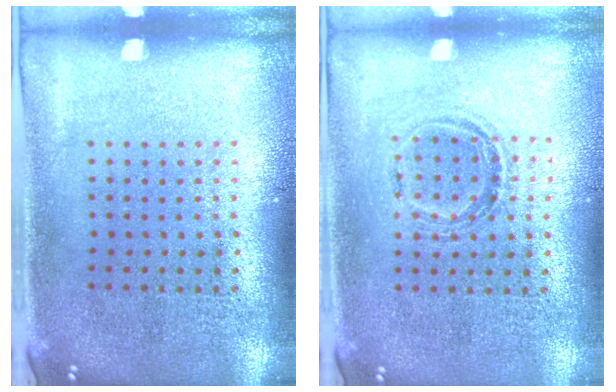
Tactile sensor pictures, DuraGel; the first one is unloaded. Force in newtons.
{"total": 1.1, "press": 0.9, "slide": 0.7}